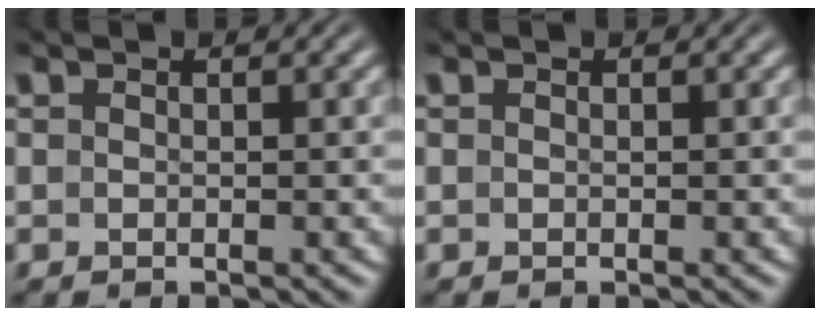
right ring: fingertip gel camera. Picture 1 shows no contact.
{"total": 0.0}